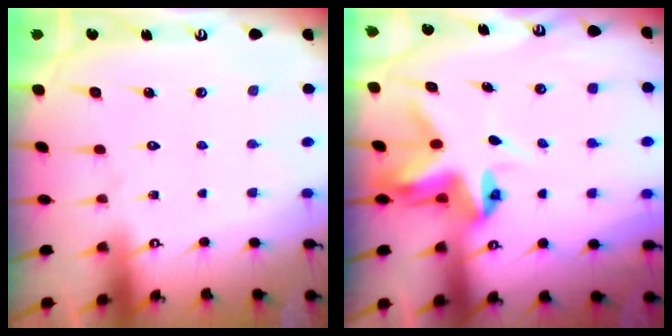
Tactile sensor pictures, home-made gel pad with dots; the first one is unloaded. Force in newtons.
{"total": 4.9, "press": 4.9, "slide": 0.3}